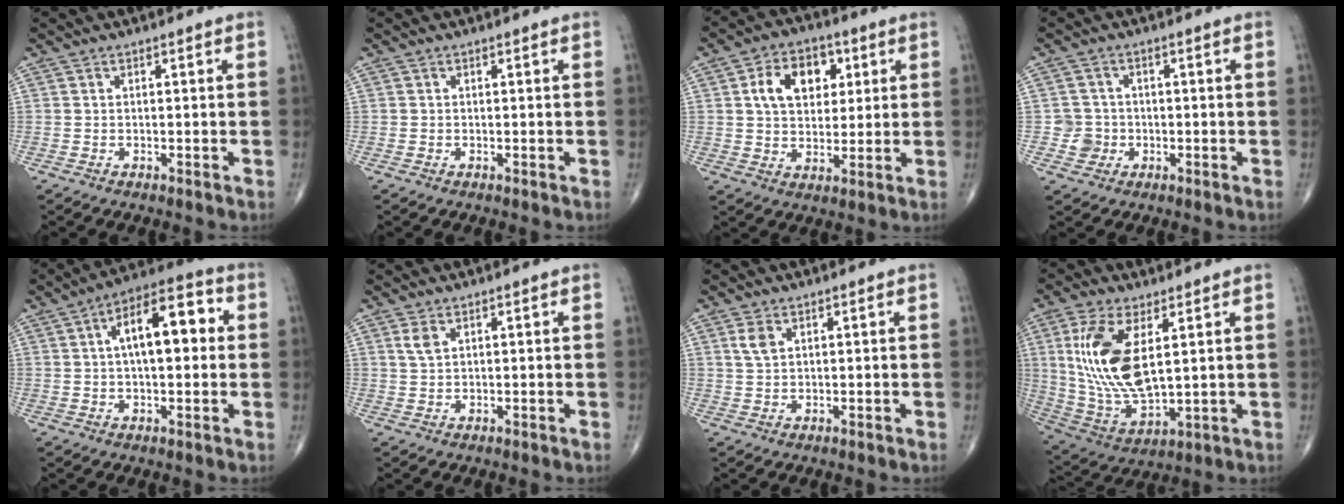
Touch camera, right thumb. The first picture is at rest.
{"total": 0.0}
{"total": 11.1, "force": [3.3, 7.7, 7.3], "torque": [-0.087, 0.000, 0.052]}
{"total": 3.7, "force": [-0.8, 3.6, 0.1], "torque": [0.023, 0.011, -0.017]}
{"total": 13.5, "force": [2.2, 6.1, 11.8], "torque": [-0.171, 0.028, 0.027]}
{"total": 2.3, "force": [1.1, 1.2, 1.5], "torque": [-0.031, 0.002, 0.028]}
{"total": 2.7, "force": [1.2, 1.6, 1.8], "torque": [-0.034, 0.001, 0.028]}
{"total": 17.0, "force": [4.0, 7.7, 14.6], "torque": [-0.298, -0.022, 0.090]}